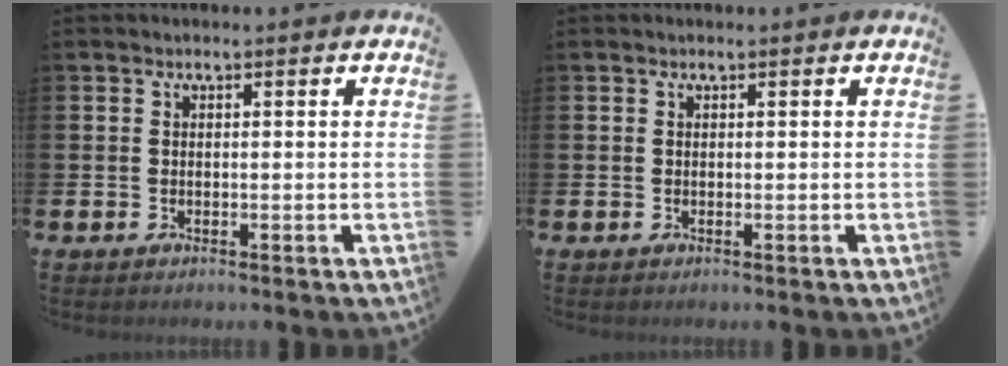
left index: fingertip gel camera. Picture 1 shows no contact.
{"total": 0.0}